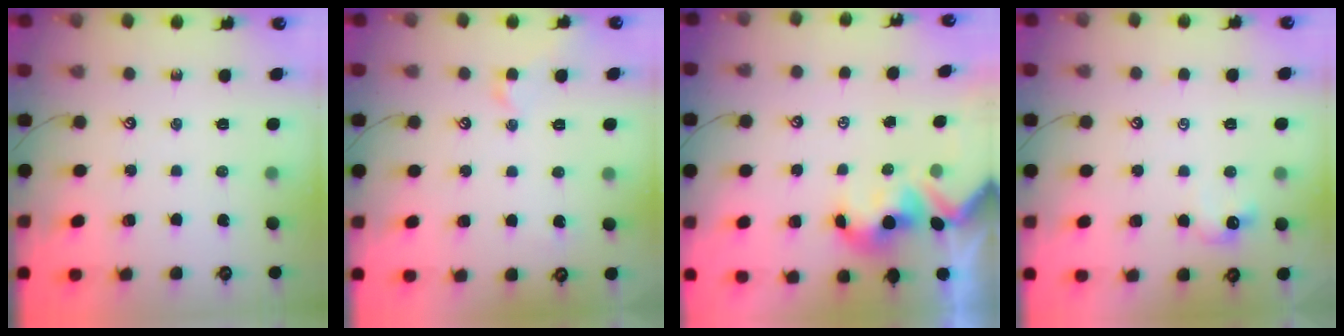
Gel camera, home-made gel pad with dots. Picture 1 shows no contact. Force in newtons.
{"total": 2.1, "press": 2.0, "slide": 0.6}
{"total": 2.1, "press": 2.0, "slide": 0.7}
{"total": 2.2, "press": 2.1, "slide": 0.7}